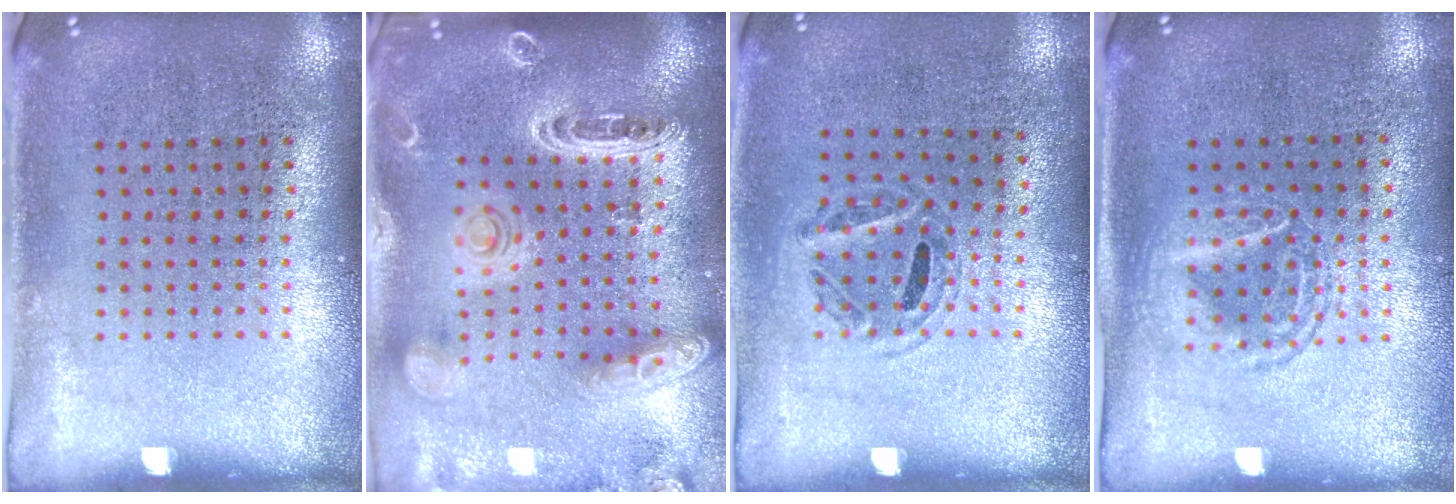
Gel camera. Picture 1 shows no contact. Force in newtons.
{"total": 2.5, "press": 2.3, "slide": 1.2}
{"total": 1.0, "press": 0.7, "slide": 0.7}
{"total": 1.3, "press": 1.2, "slide": 0.5}